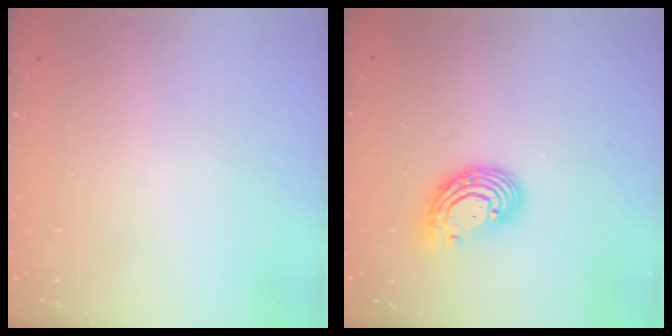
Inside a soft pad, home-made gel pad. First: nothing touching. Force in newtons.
{"total": 10.5, "press": 10.4, "slide": 1.1}